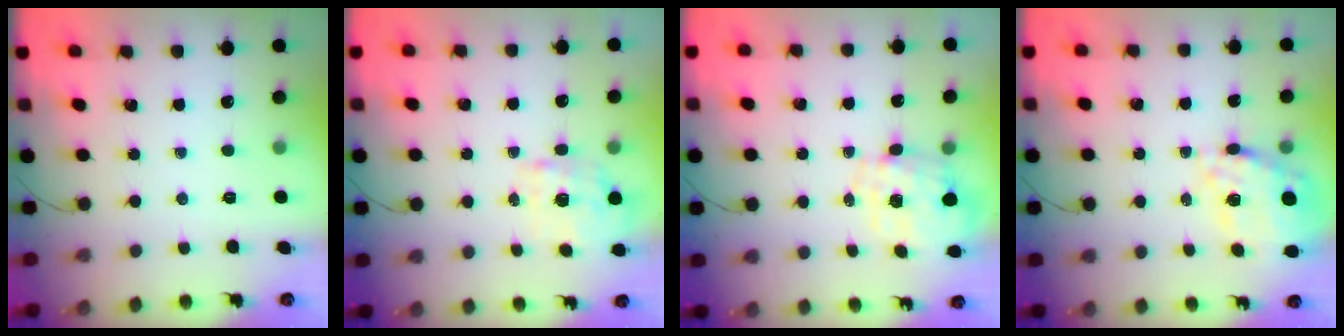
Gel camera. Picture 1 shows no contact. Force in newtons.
{"total": 1.4, "press": 1.2, "slide": 0.7}
{"total": 1.8, "press": 1.4, "slide": 1.1}
{"total": 19.1, "press": 18.8, "slide": 3.8}